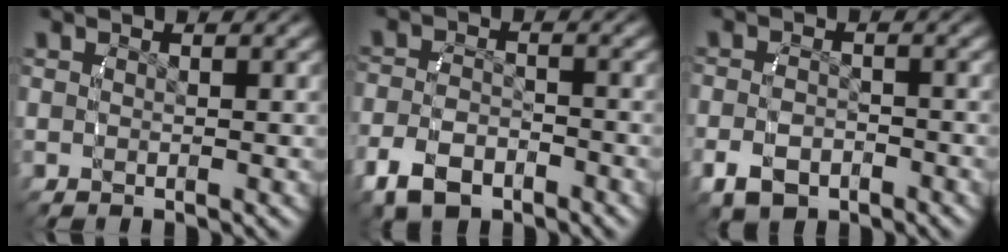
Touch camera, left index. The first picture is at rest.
{"total": 4.4, "force": [-2.5, 2.9, 2.3], "torque": [-0.049, -0.012, -0.033]}
{"total": 3.3, "force": [-1.7, 2.3, 1.7], "torque": [-0.037, -0.010, -0.022]}